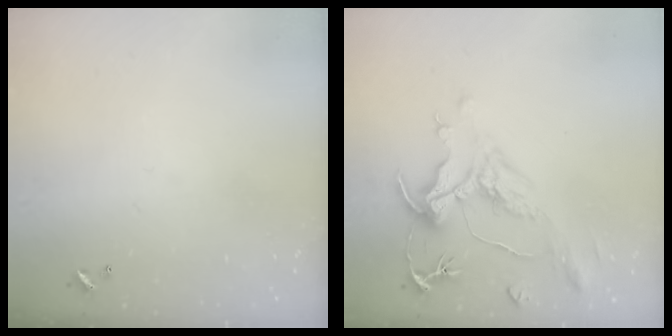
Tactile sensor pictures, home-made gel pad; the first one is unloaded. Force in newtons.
{"total": 1.6, "press": 0.1, "slide": 1.6}